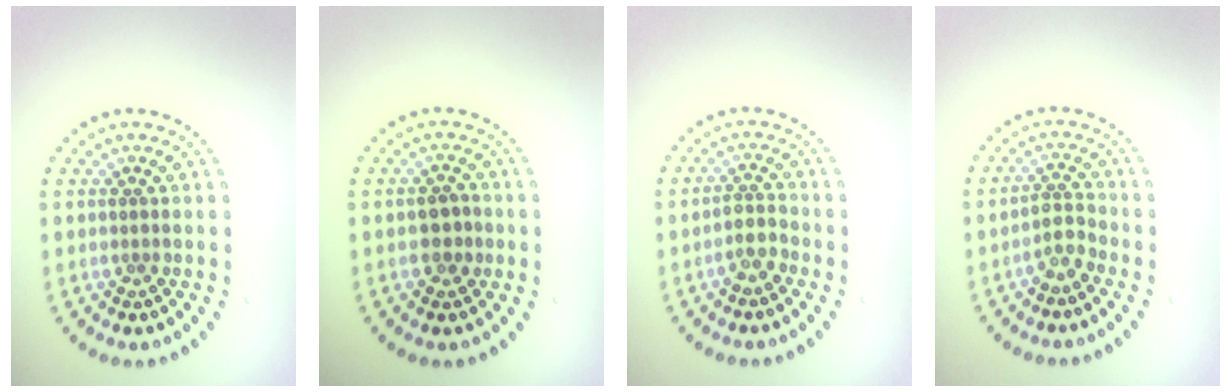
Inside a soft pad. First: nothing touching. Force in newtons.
{"total": 2.0, "press": 2.0, "slide": 0.3}
{"total": 2.0, "press": 1.6, "slide": 1.1}
{"total": 1.8, "press": 1.5, "slide": 1.1}